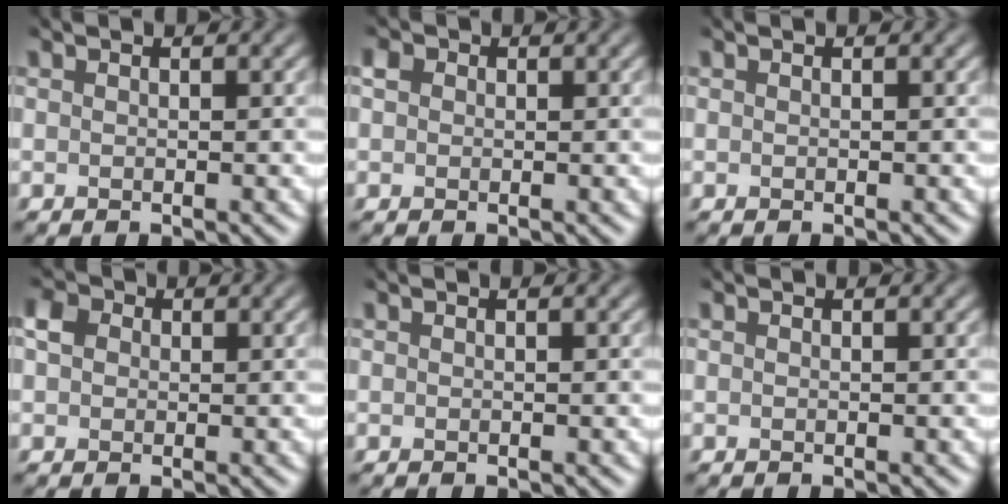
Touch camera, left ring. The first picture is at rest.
{"total": 0.9, "force": [-0.4, 0.7, -0.5], "torque": [0.003, 0.006, -0.004]}
{"total": 0.0}
{"total": 1.4, "force": [-0.4, 1.4, -0.3], "torque": [-0.008, 0.006, -0.006]}
{"total": 0.0}
{"total": 0.0}